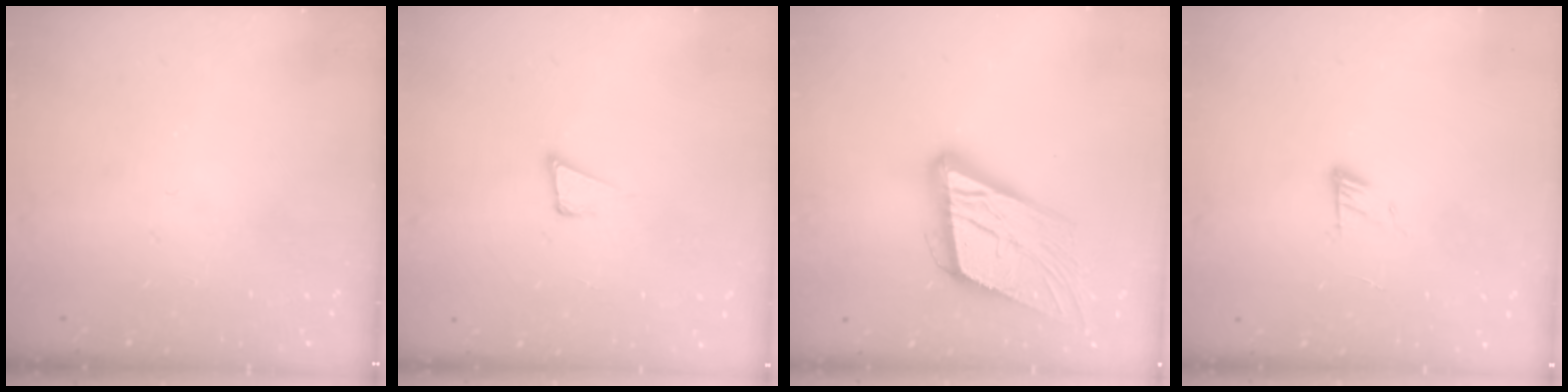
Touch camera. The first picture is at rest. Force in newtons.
{"total": 3.9, "press": 2.6, "slide": 2.9}
{"total": 18.5, "press": 18.2, "slide": 3.6}
{"total": 6.2, "press": 6.2, "slide": 0.6}